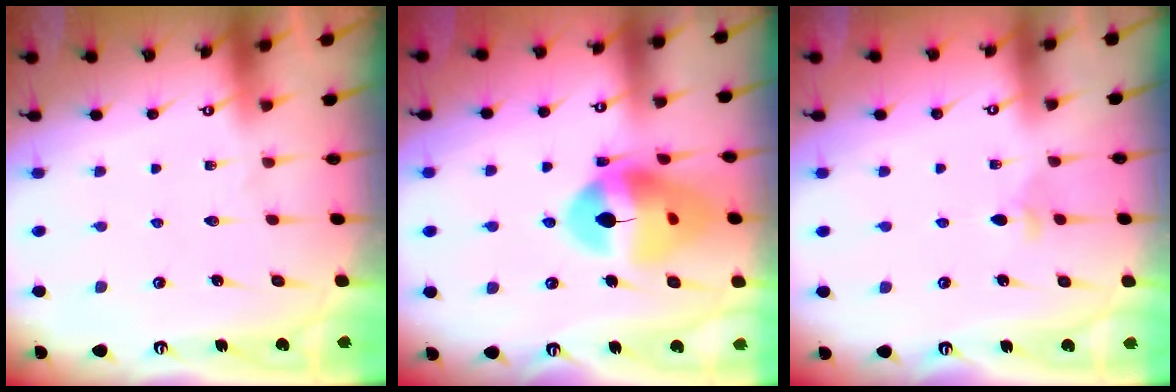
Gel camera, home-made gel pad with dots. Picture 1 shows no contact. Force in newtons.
{"total": 16.9, "press": 16.8, "slide": 2.0}
{"total": 3.1, "press": 3.0, "slide": 0.7}